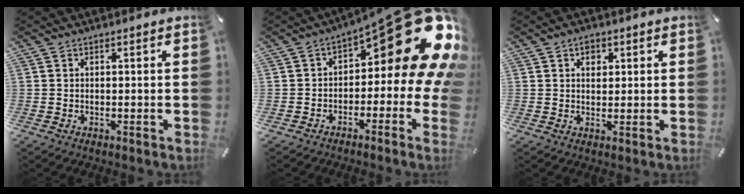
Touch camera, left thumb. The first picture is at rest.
{"total": 21.1, "force": [8.7, 8.2, 17.3], "torque": [-0.213, -0.063, 0.149]}
{"total": 2.7, "force": [1.1, 2.1, 1.3], "torque": [-0.003, -0.005, 0.014]}